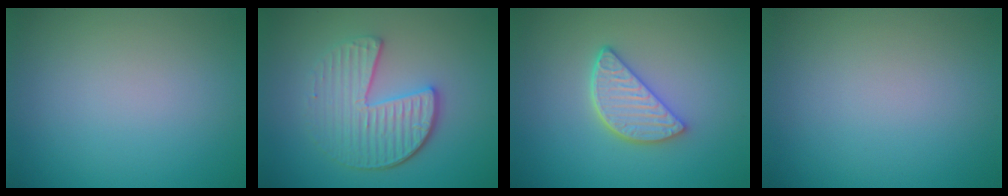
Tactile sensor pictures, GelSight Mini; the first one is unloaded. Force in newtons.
{"total": 4.9, "press": 4.0, "slide": 2.8}
{"total": 3.8, "press": 3.2, "slide": 2.1}
{"total": 0.0}